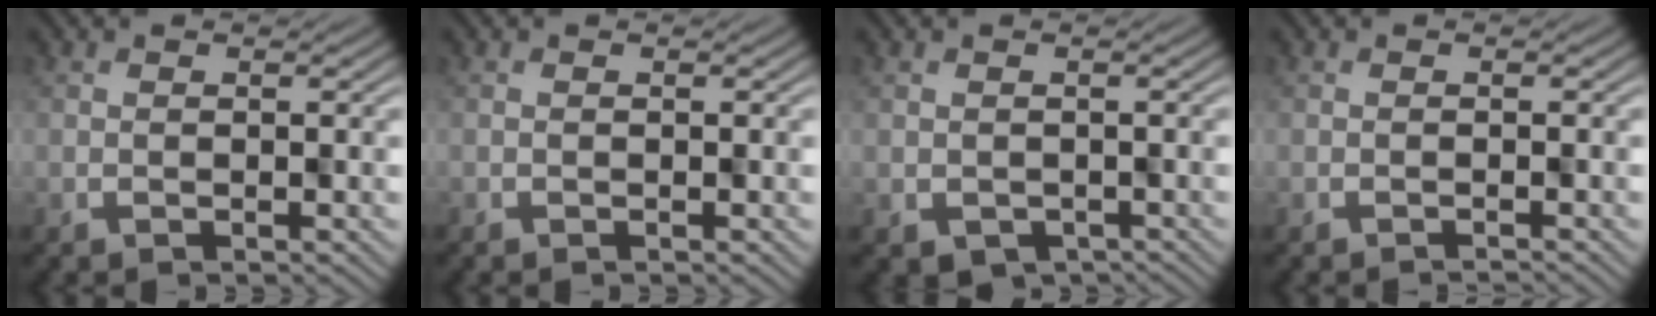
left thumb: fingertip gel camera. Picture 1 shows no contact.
{"total": 0.0}
{"total": 2.1, "force": [-1.0, 1.7, 0.8], "torque": [-0.009, -0.006, -0.008]}
{"total": 0.7, "force": [-0.7, -0.1, 0.2], "torque": [0.003, 0.003, -0.014]}